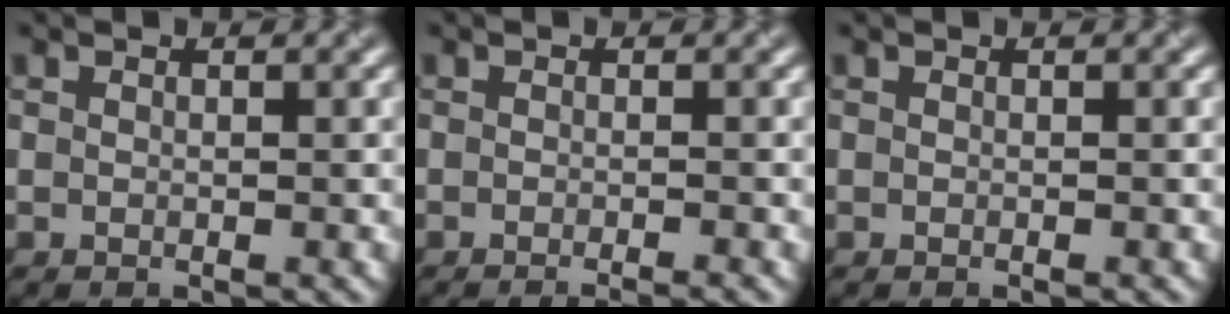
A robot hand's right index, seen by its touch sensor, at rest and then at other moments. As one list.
[{"total": 2.7, "force": [-1.6, 0.7, 2.0], "torque": [-0.016, 0.005, -0.021]}, {"total": 0.0}]